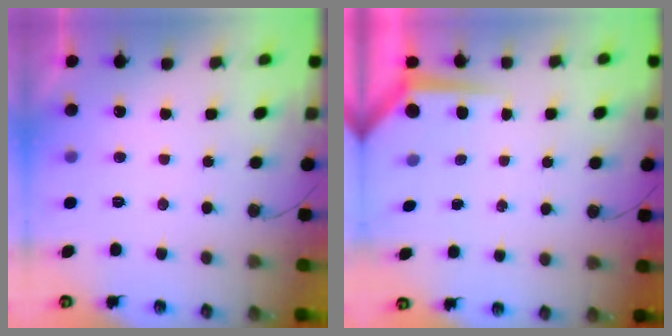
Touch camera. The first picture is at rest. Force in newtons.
{"total": 3.9, "press": 3.9, "slide": 0.3}